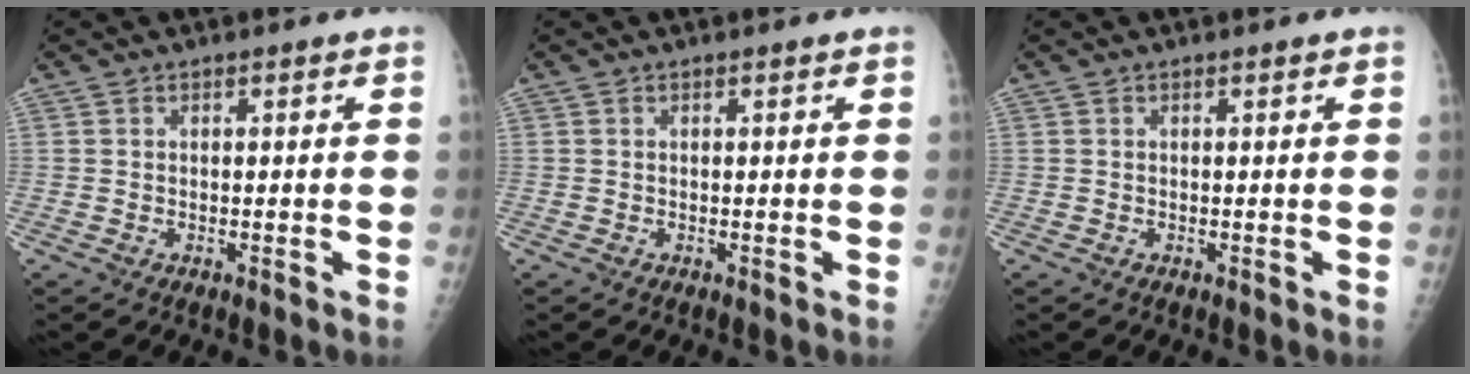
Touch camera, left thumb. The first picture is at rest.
{"total": 0.0}
{"total": 0.0}